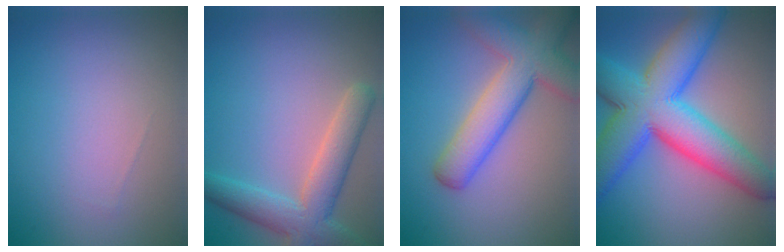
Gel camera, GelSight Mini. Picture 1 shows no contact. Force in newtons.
{"total": 5.3, "press": 5.3, "slide": 0.3}
{"total": 7.3, "press": 7.2, "slide": 0.4}
{"total": 12.6, "press": 12.6, "slide": 0.2}